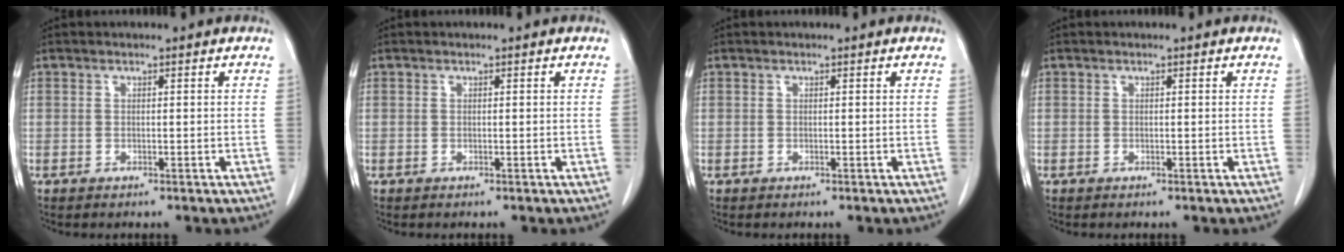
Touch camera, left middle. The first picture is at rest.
{"total": 0.0}
{"total": 0.0}
{"total": 0.0}